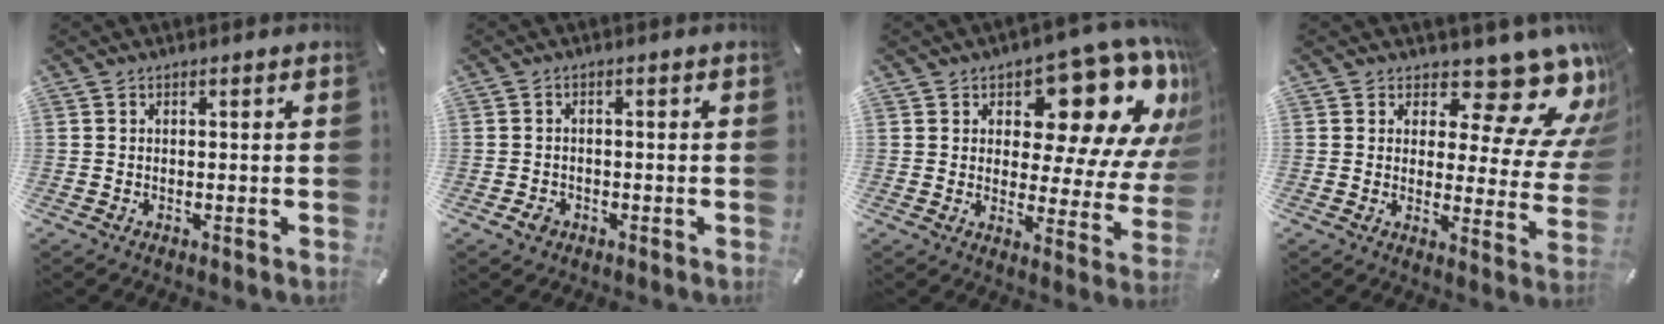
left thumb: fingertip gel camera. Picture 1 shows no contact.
{"total": 2.4, "force": [-1.1, 1.9, 1.0], "torque": [-0.016, 0.007, -0.022]}
{"total": 18.5, "force": [10.8, 9.2, 11.8], "torque": [-0.142, -0.090, 0.175]}
{"total": 13.2, "force": [9.7, 5.5, 7.0], "torque": [-0.080, -0.088, 0.162]}